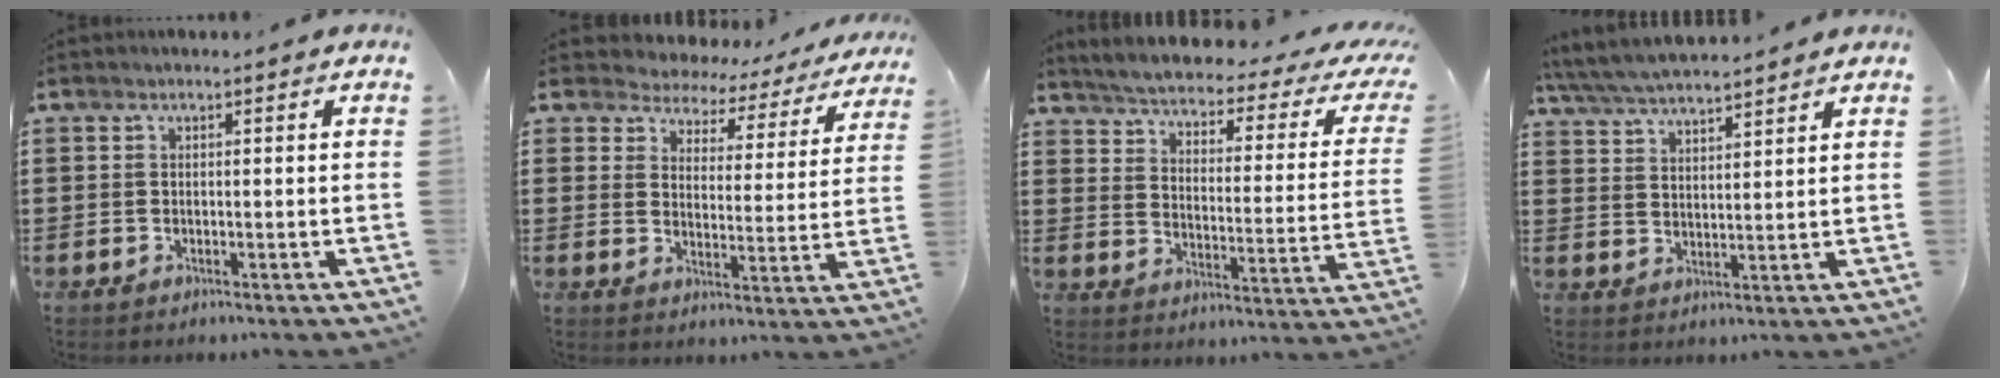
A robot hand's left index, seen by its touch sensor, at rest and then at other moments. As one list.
[{"total": 3.5, "force": [3.3, 1.3, -0.1], "torque": [-0.023, -0.026, 0.050]}, {"total": 2.5, "force": [1.7, -0.2, 1.7], "torque": [-0.048, -0.027, 0.018]}, {"total": 4.9, "force": [4.7, 0.1, 1.4], "torque": [-0.044, -0.020, 0.084]}]